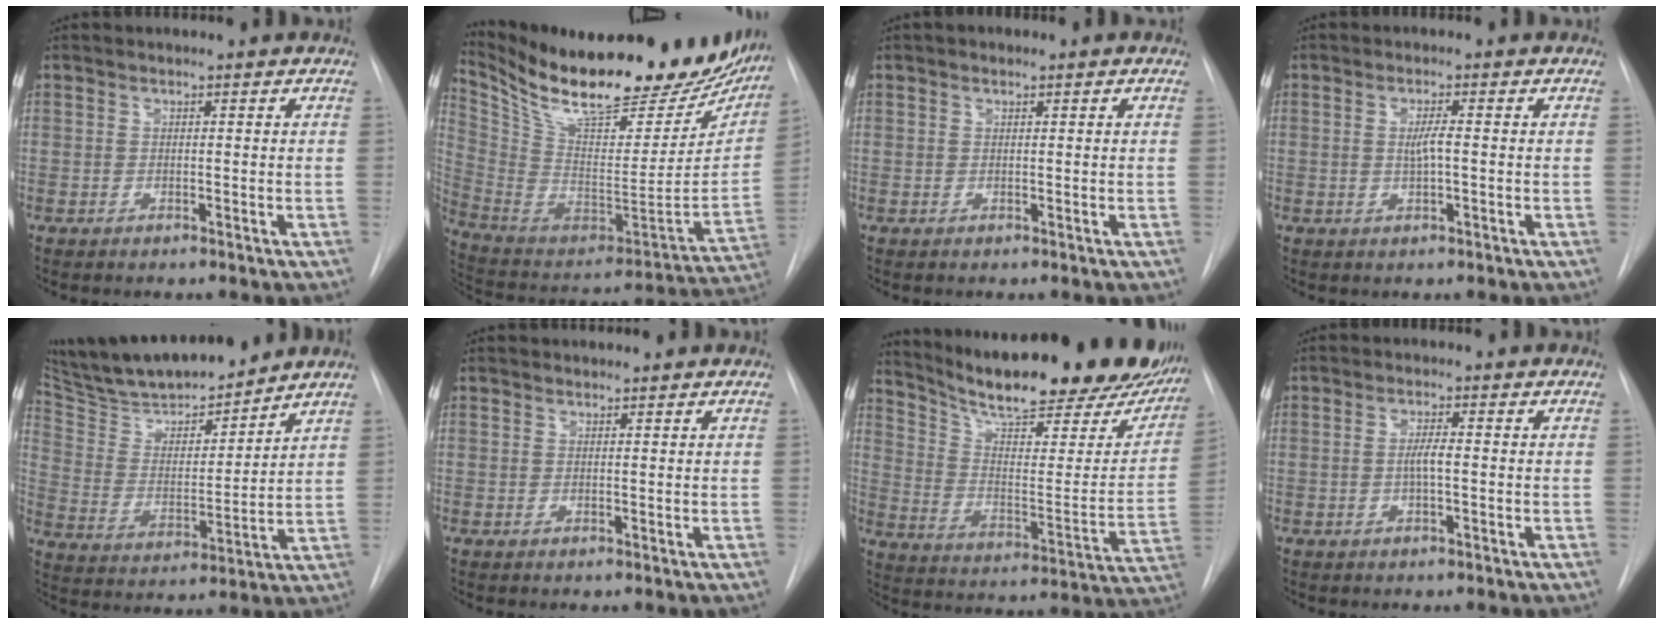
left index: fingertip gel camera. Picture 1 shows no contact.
{"total": 32.0, "force": [26.2, 9.1, 16.0], "torque": [-0.277, -0.044, 0.385]}
{"total": 0.7, "force": [0.4, 0.4, 0.4], "torque": [-0.007, 0.005, 0.004]}
{"total": 2.2, "force": [0.0, 0.2, 2.2], "torque": [-0.044, -0.001, 0.000]}
{"total": 18.4, "force": [16.6, 3.0, 7.3], "torque": [-0.126, 0.005, 0.286]}
{"total": 0.9, "force": [0.8, 0.2, -0.1], "torque": [-0.004, 0.003, 0.015]}
{"total": 28.2, "force": [23.5, 6.1, 14.2], "torque": [-0.214, -0.047, 0.316]}
{"total": 2.3, "force": [-0.2, 0.3, 2.2], "torque": [-0.044, 0.002, -0.005]}